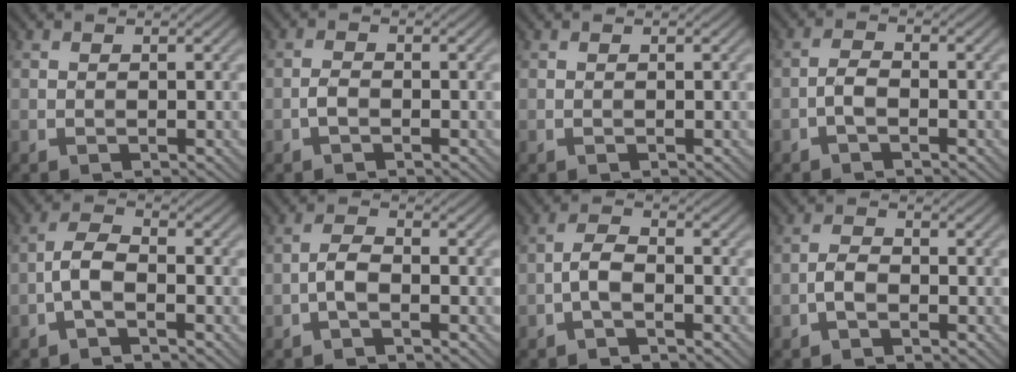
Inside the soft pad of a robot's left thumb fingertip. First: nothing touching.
{"total": 1.4, "force": [-0.8, 0.7, 1.0], "torque": [-0.020, 0.003, -0.018]}
{"total": 0.0}
{"total": 2.1, "force": [-1.1, 0.8, 1.6], "torque": [-0.032, 0.006, -0.025]}
{"total": 3.6, "force": [-1.7, 1.3, 2.9], "torque": [-0.060, 0.010, -0.044]}
{"total": 2.6, "force": [-1.3, 0.9, 2.1], "torque": [-0.044, 0.006, -0.032]}
{"total": 2.8, "force": [-1.4, 1.0, 2.3], "torque": [-0.050, 0.007, -0.036]}
{"total": 2.2, "force": [-1.2, 1.0, 1.6], "torque": [-0.031, 0.006, -0.029]}